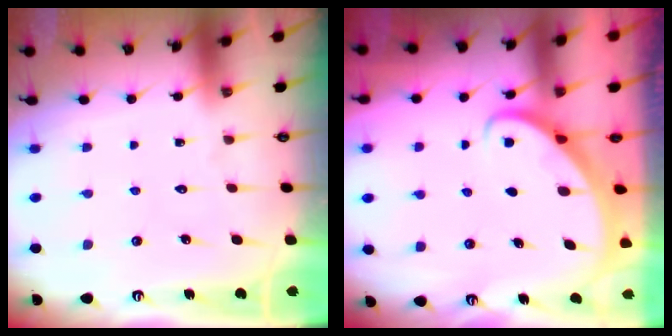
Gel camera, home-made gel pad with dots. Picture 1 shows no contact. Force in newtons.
{"total": 2.7, "press": 2.7, "slide": 0.2}